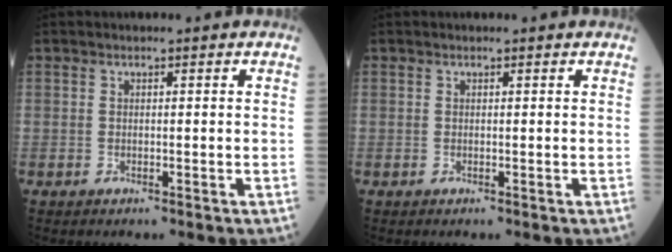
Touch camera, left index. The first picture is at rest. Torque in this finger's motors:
{"motor_torque": [-0.40, 0.43, -0.12, -0.01]}